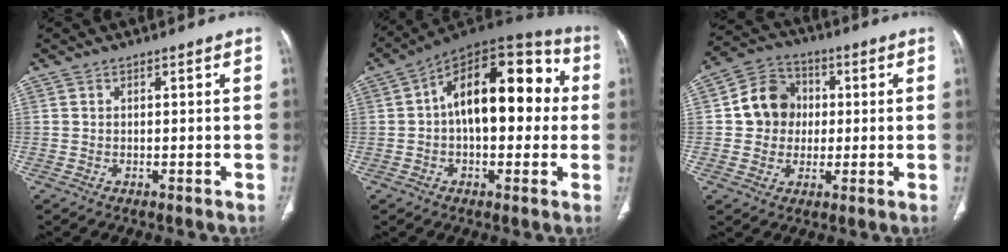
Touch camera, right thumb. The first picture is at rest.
{"total": 20.4, "force": [2.1, 11.0, 17.0], "torque": [-0.217, 0.049, 0.020]}
{"total": 9.8, "force": [0.6, 8.9, 4.2], "torque": [-0.041, 0.017, 0.000]}